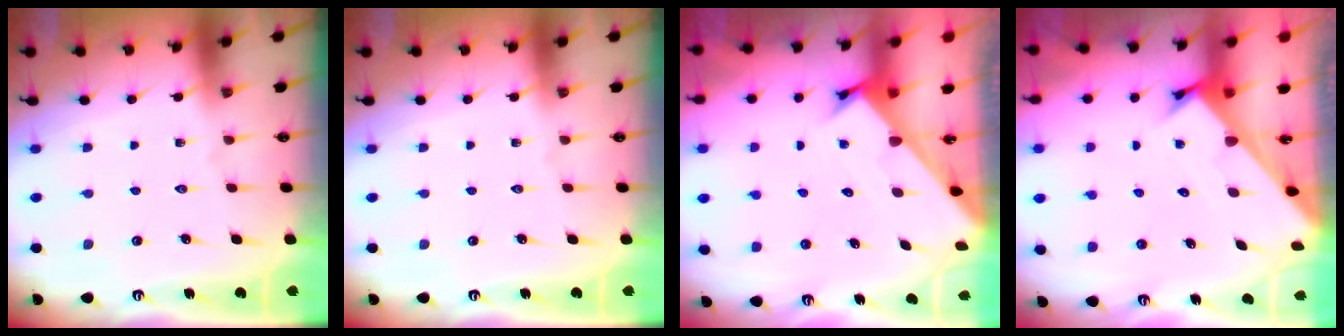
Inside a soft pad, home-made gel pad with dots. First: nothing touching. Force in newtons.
{"total": 0.0}
{"total": 2.5, "press": 2.5, "slide": 0.2}
{"total": 2.4, "press": 2.4, "slide": 0.2}